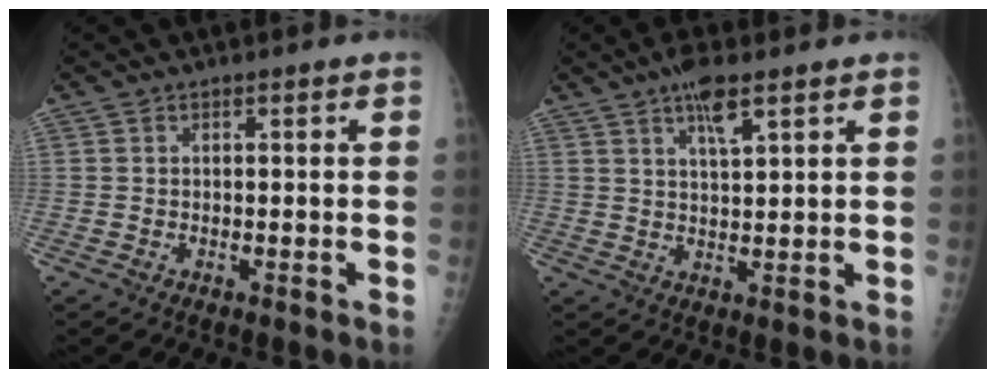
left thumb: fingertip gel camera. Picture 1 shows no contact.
{"total": 5.6, "force": [3.4, 1.3, 4.2], "torque": [-0.073, -0.013, 0.060]}